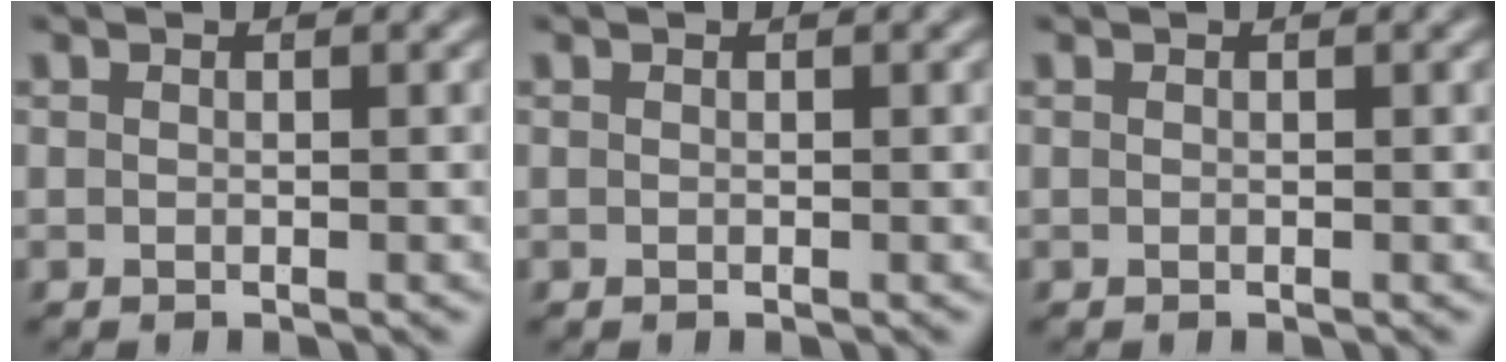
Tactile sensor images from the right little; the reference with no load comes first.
{"total": 0.0}
{"total": 0.0}